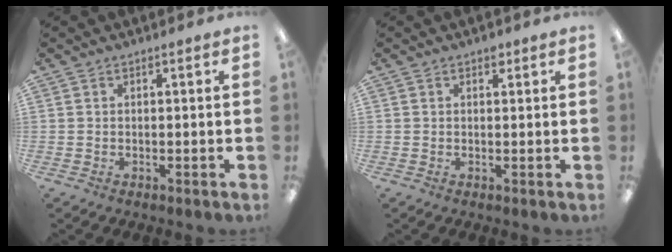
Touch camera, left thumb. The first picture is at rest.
{"total": 1.4, "force": [0.9, 0.8, 0.7], "torque": [0.001, -0.004, 0.013]}